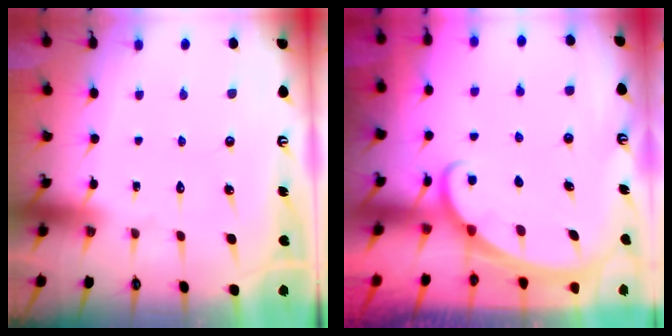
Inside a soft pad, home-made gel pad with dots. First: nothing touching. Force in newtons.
{"total": 1.7, "press": 1.7, "slide": 0.1}